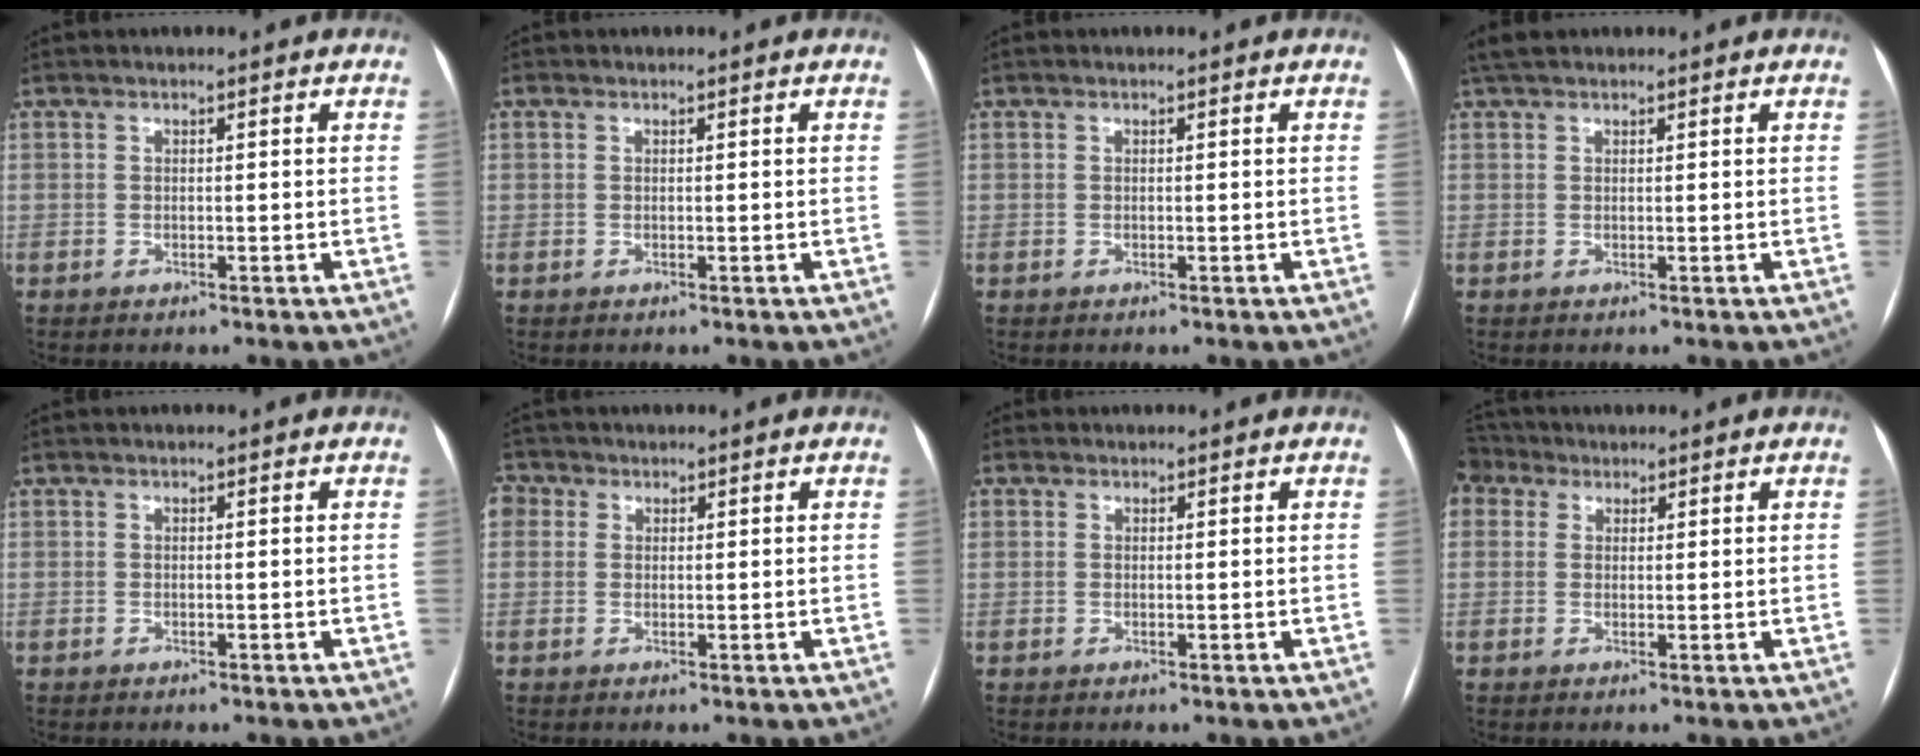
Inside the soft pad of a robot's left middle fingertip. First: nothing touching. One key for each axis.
{"total": 0.0}
{"total": 0.0}
{"total": 3.1, "fx": 2.5, "fy": 1.1, "fz": 1.4, "tx": -0.030, "ty": 0.024, "tz": 0.047}
{"total": 0.0}
{"total": 3.2, "fx": 1.1, "fy": 2.8, "fz": 1.0, "tx": -0.023, "ty": 0.013, "tz": 0.022}
{"total": 0.6, "fx": 0.3, "fy": 0.6, "fz": -0.1, "tx": 0.008, "ty": -0.002, "tz": 0.002}
{"total": 5.1, "fx": 3.4, "fy": 3.5, "fz": 1.3, "tx": -0.039, "ty": 0.033, "tz": 0.074}